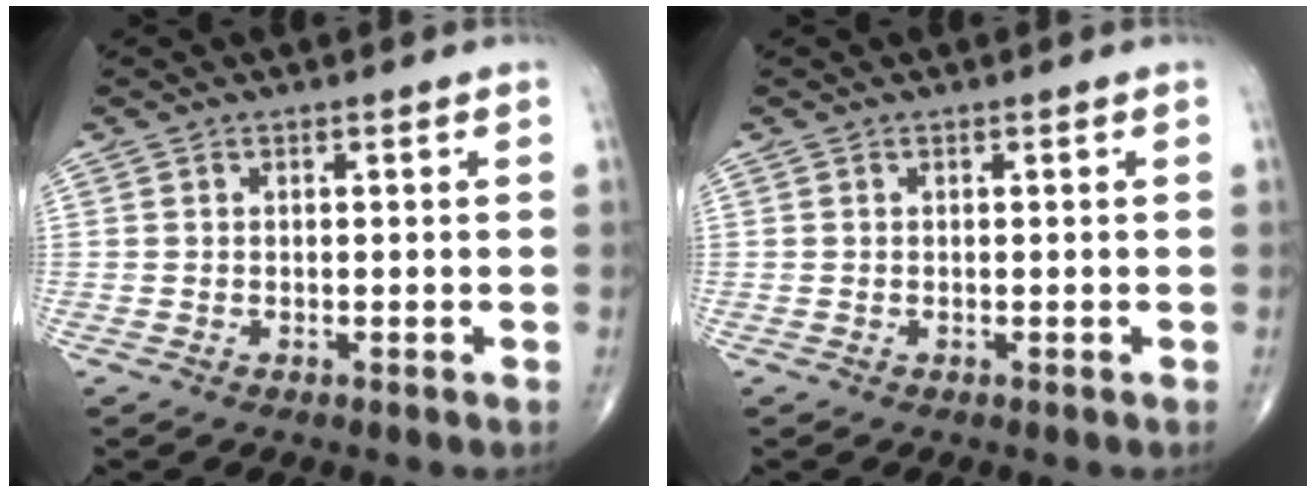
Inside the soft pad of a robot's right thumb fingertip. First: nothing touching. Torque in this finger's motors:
{"motor_torque": [-0.08, 0.01, 0.07, 0.08, 0.00]}